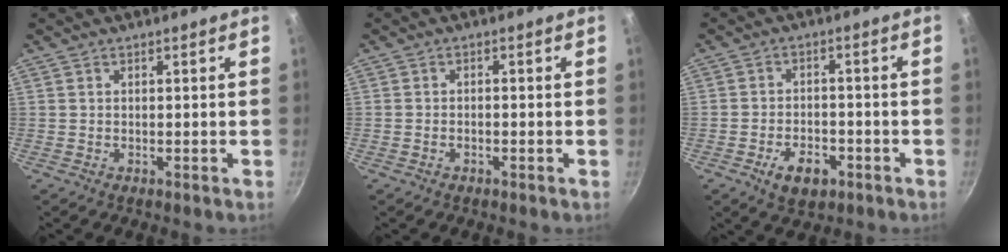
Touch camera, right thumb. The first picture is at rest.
{"total": 1.1, "force": [-0.7, 0.5, 0.7], "torque": [-0.017, 0.011, -0.015]}
{"total": 6.8, "force": [-3.3, 4.0, 4.4], "torque": [-0.059, 0.015, -0.050]}